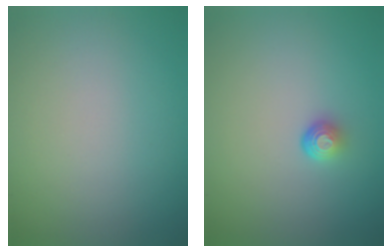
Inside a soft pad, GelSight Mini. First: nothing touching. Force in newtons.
{"total": 1.5, "press": 1.0, "slide": 1.2}